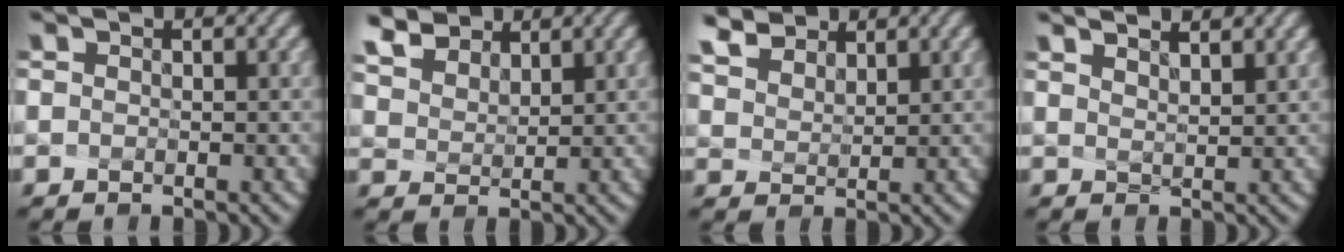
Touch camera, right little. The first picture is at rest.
{"total": 5.4, "force": [4.3, 2.6, 1.8], "torque": [-0.087, 0.000, 0.095]}
{"total": 4.6, "force": [3.8, 2.0, 1.5], "torque": [-0.074, -0.003, 0.082]}
{"total": 2.2, "force": [2.1, -0.2, 0.8], "torque": [-0.020, -0.008, 0.056]}